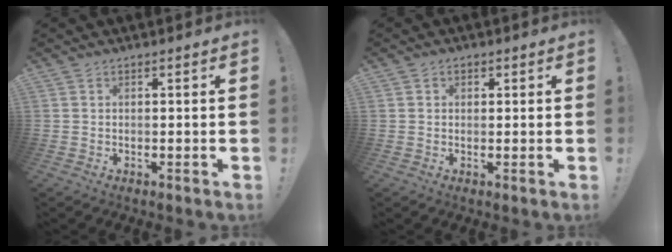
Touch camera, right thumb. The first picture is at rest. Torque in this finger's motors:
{"motor_torque": [-0.07, 0.04, 0.06, 0.01, 0.09]}